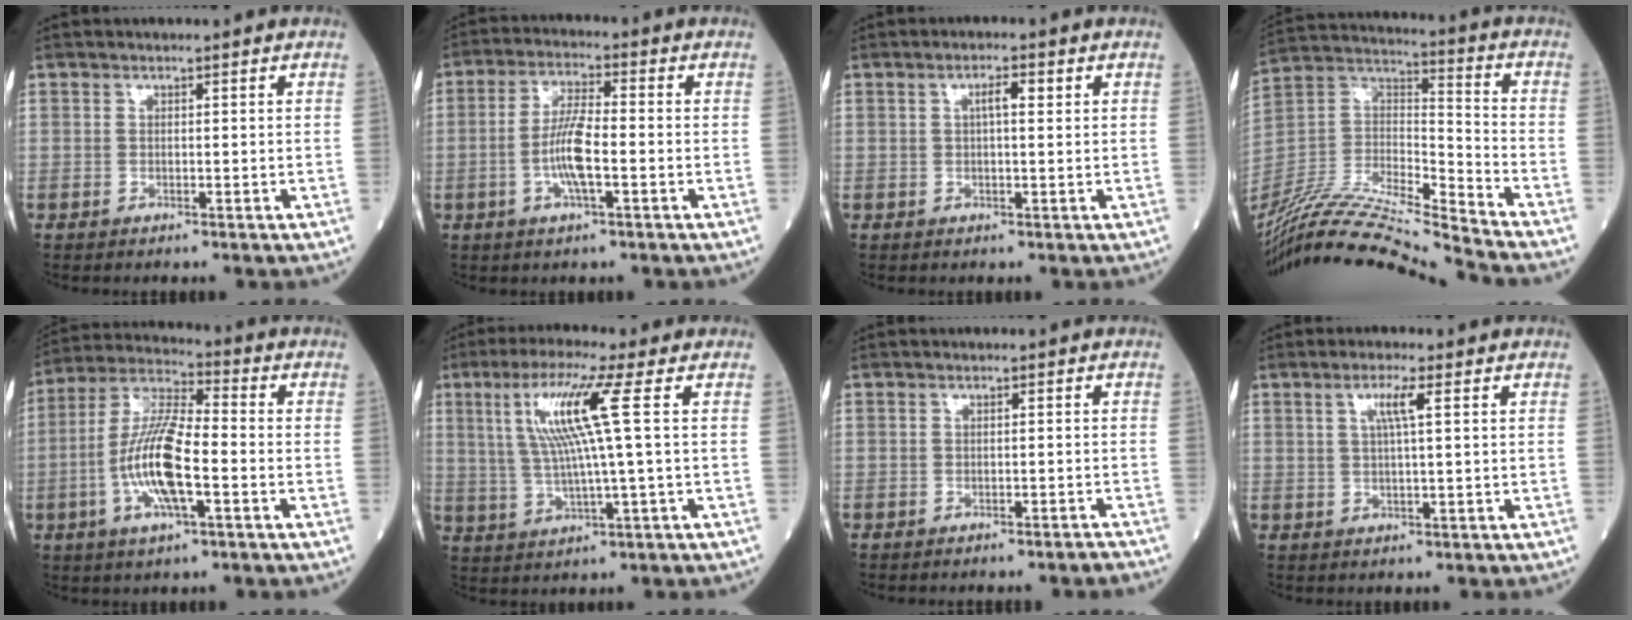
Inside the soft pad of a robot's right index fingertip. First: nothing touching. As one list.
[{"total": 7.2, "force": [-1.6, 1.2, 6.9], "torque": [-0.138, 0.002, -0.036]}, {"total": 2.4, "force": [0.7, 0.5, 2.3], "torque": [-0.042, 0.007, 0.011]}, {"total": 20.7, "force": [-19.2, -0.9, 7.5], "torque": [-0.162, 0.012, -0.351]}, {"total": 12.7, "force": [-3.0, 2.7, 12.0], "torque": [-0.246, 0.003, -0.059]}, {"total": 9.7, "force": [2.6, -1.1, 9.3], "torque": [-0.185, 0.010, 0.052]}, {"total": 2.7, "force": [-2.6, 0.0, 0.6], "torque": [-0.006, 0.005, -0.032]}, {"total": 3.1, "force": [1.0, -0.2, 2.9], "torque": [-0.059, 0.004, 0.019]}]